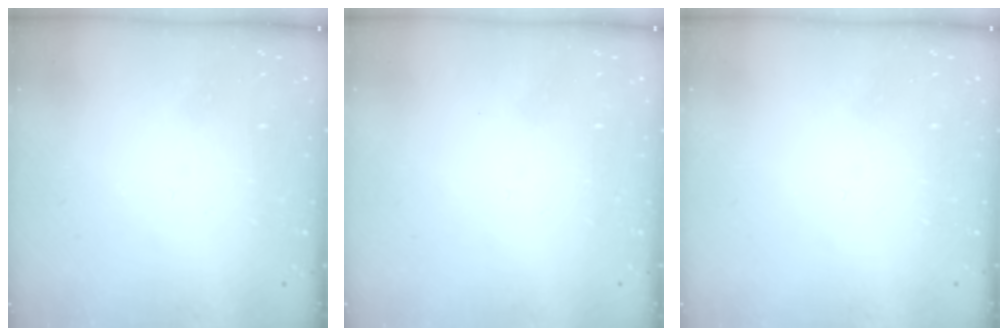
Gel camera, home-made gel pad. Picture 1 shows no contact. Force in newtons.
{"total": 1.7, "press": 1.6, "slide": 0.1}
{"total": 0.0}